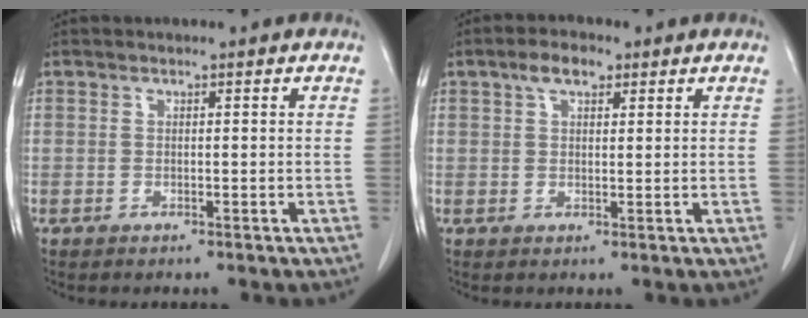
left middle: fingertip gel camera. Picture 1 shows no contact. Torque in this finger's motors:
{"motor_torque": [0.62, -0.12, -0.02, 0.01]}